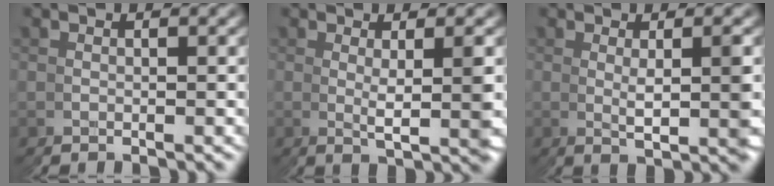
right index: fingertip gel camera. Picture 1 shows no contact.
{"total": 3.4, "force": [0.6, -1.9, 2.8], "torque": [-0.039, 0.018, 0.007]}
{"total": 3.0, "force": [0.6, -1.8, 2.4], "torque": [-0.030, 0.018, 0.008]}